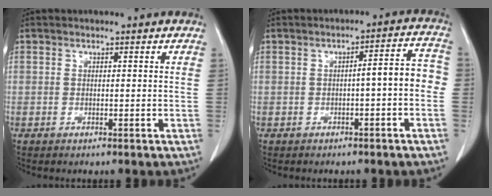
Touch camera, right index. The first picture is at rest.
{"total": 5.3, "force": [-1.0, 0.9, 5.1], "torque": [-0.060, 0.027, -0.016]}